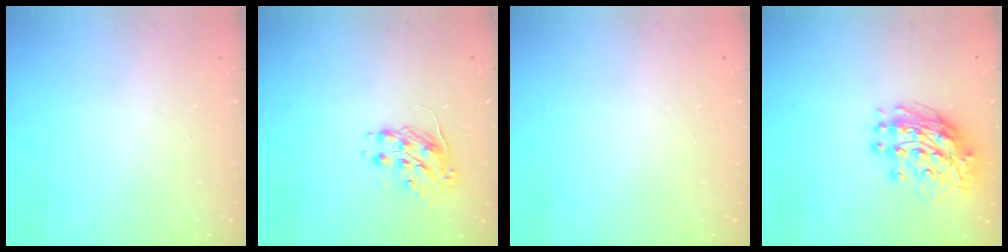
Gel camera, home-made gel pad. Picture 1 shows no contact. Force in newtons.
{"total": 8.5, "press": 8.4, "slide": 0.6}
{"total": 0.0}
{"total": 12.2, "press": 12.1, "slide": 1.3}